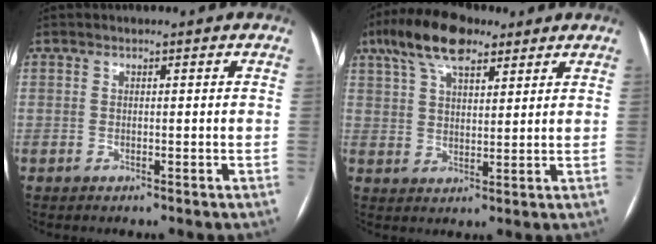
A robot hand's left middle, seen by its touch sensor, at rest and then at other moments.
{"total": 10.5, "force": [6.8, 3.9, 6.9], "torque": [-0.135, 0.030, 0.123]}